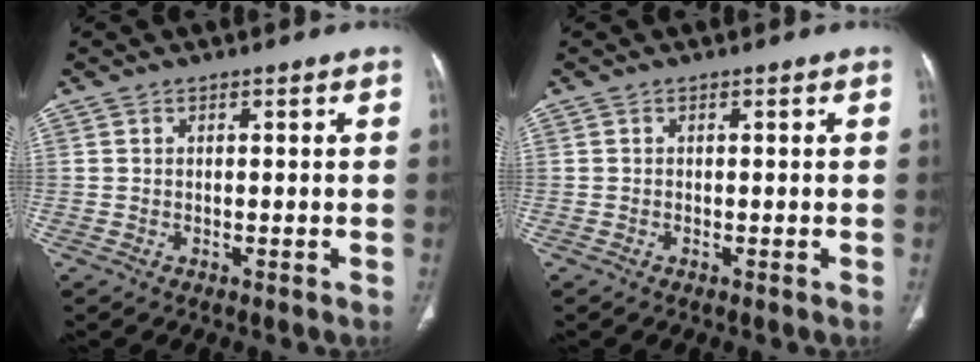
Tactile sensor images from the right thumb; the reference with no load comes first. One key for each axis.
{"total": 0.0}